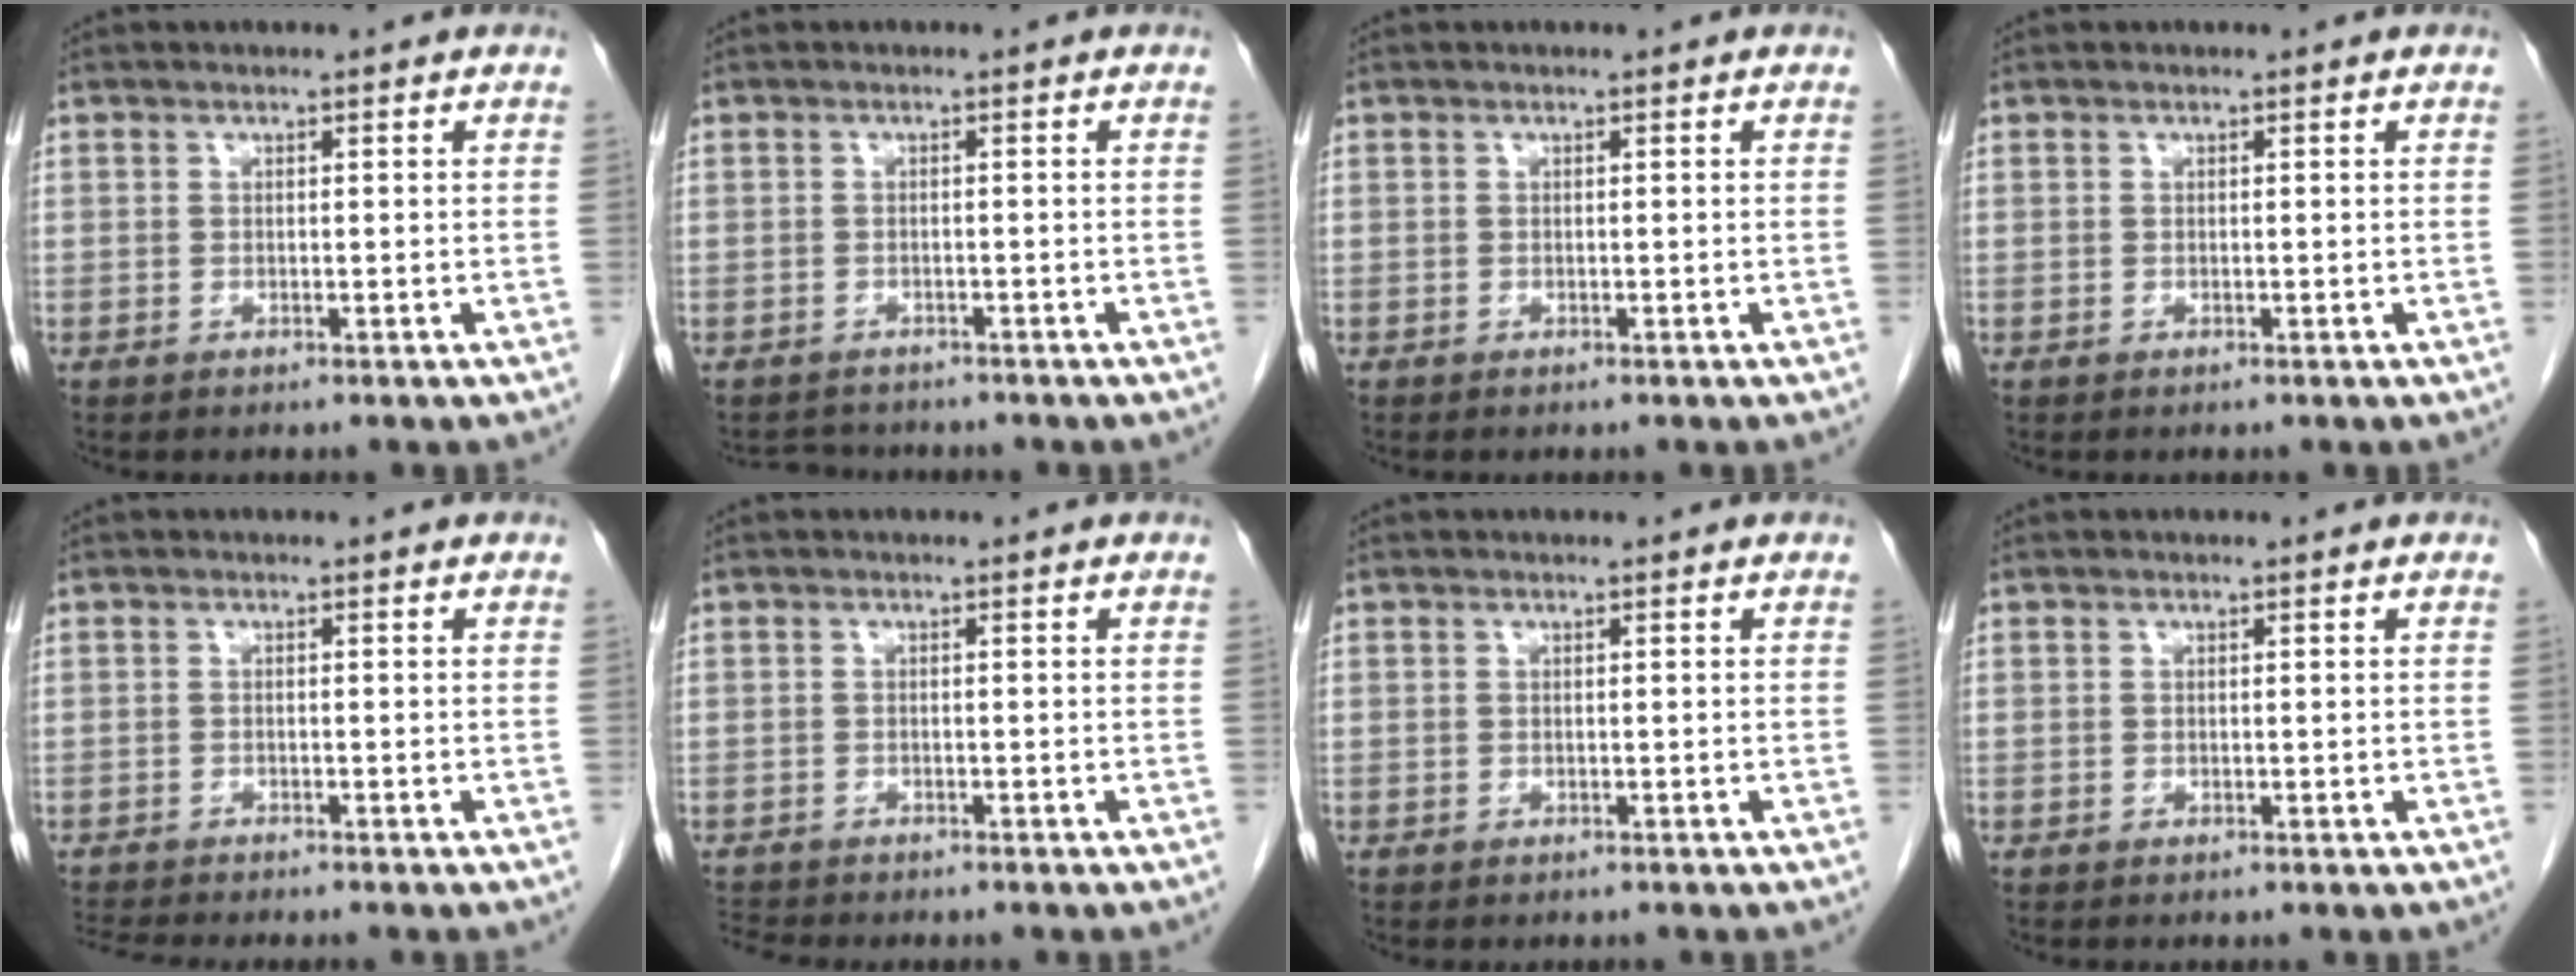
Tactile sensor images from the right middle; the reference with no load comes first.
{"total": 3.0, "force": [-2.8, 1.1, -0.1], "torque": [0.001, -0.005, -0.042]}
{"total": 0.0}
{"total": 0.0}
{"total": 5.9, "force": [-5.4, 0.5, 2.2], "torque": [-0.032, -0.010, -0.083]}
{"total": 3.2, "force": [-3.1, 0.5, 0.5], "torque": [-0.010, -0.011, -0.050]}
{"total": 0.7, "force": [-0.6, 0.2, 0.1], "torque": [-0.011, -0.001, -0.010]}
{"total": 0.0}